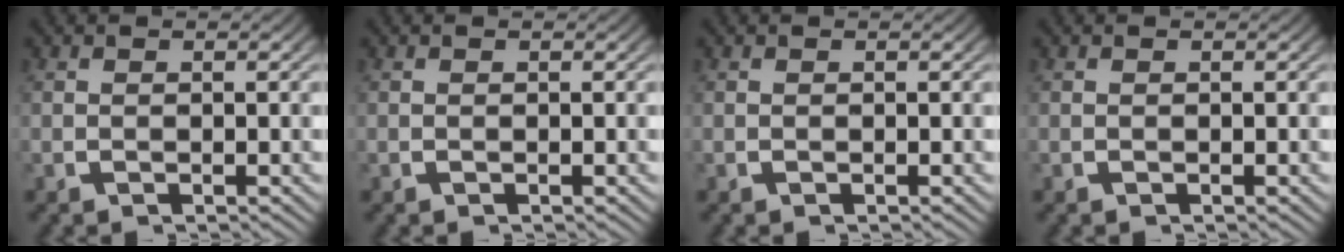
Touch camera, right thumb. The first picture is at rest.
{"total": 0.0}
{"total": 0.0}
{"total": 0.0}